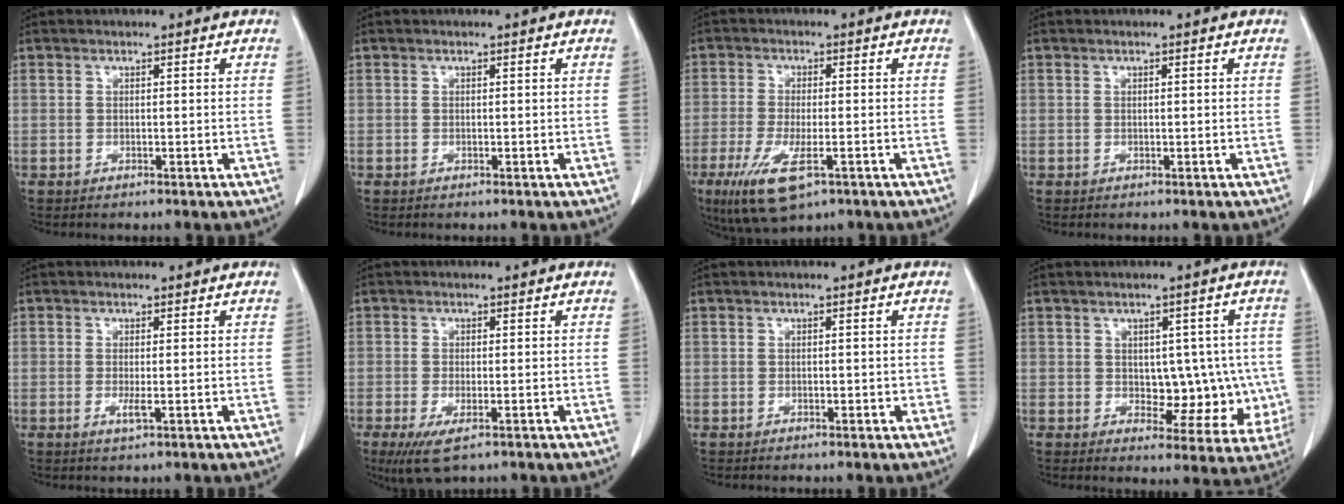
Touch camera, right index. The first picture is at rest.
{"total": 0.0}
{"total": 9.4, "force": [-4.6, 2.7, 7.7], "torque": [-0.149, -0.025, -0.073]}
{"total": 0.0}
{"total": 1.8, "force": [-0.4, 0.2, 1.8], "torque": [-0.034, -0.007, -0.007]}
{"total": 5.1, "force": [-2.8, 1.6, 4.0], "torque": [-0.072, -0.015, -0.040]}
{"total": 1.2, "force": [-0.2, 0.6, 1.0], "torque": [-0.013, 0.001, -0.001]}
{"total": 9.2, "force": [-0.2, 5.6, 7.3], "torque": [-0.066, 0.016, 0.012]}